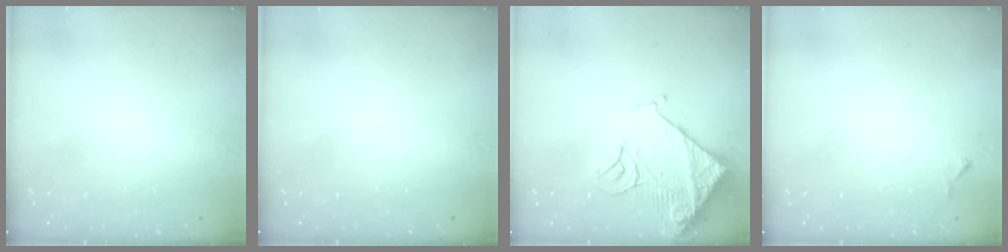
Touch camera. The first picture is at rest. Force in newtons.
{"total": 0.0}
{"total": 13.6, "press": 13.5, "slide": 1.7}
{"total": 4.4, "press": 4.4, "slide": 0.7}